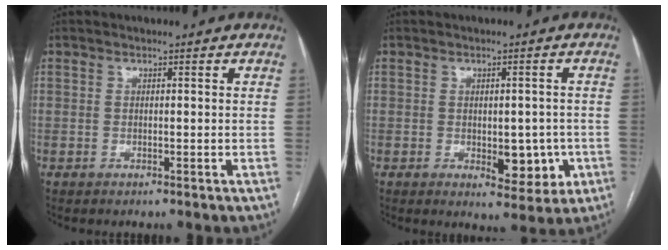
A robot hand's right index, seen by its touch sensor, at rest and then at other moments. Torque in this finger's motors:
{"motor_torque": [0.26, 0.06, 0.17, 0.05]}